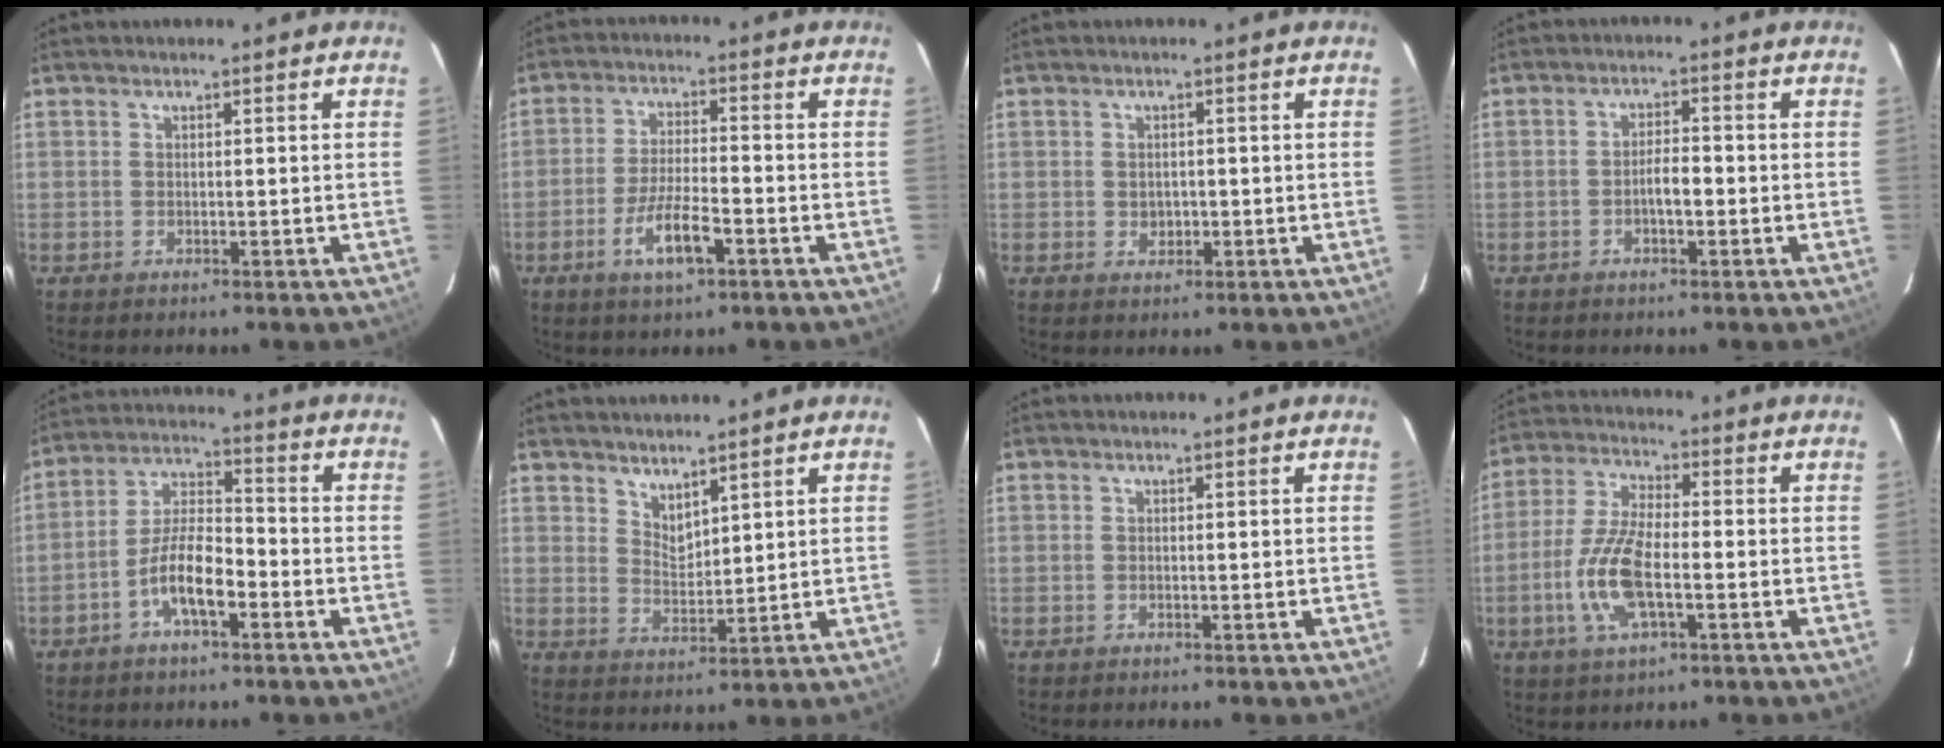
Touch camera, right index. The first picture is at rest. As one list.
[{"total": 7.8, "force": [-3.9, 1.9, 6.5], "torque": [-0.133, -0.006, -0.069]}, {"total": 1.9, "force": [-0.3, 1.7, 0.8], "torque": [-0.013, 0.002, 0.000]}, {"total": 3.0, "force": [-1.2, 0.9, 2.6], "torque": [-0.051, 0.007, -0.018]}, {"total": 8.7, "force": [-4.2, 2.8, 7.1], "torque": [-0.148, 0.012, -0.076]}, {"total": 4.3, "force": [3.8, 1.5, 1.5], "torque": [-0.021, -0.007, 0.071]}, {"total": 0.0}, {"total": 11.0, "force": [-3.2, 3.8, 9.8], "torque": [-0.210, 0.001, -0.065]}]